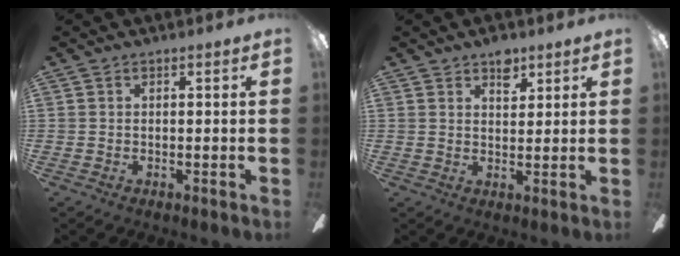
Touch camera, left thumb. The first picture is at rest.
{"total": 5.2, "force": [3.8, 2.7, 2.5], "torque": [-0.017, -0.021, 0.061]}